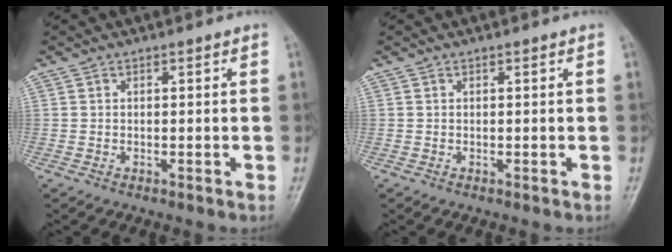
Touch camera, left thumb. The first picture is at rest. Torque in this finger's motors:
{"motor_torque": [-0.06, 0.14, -0.20, 0.00, 0.00]}